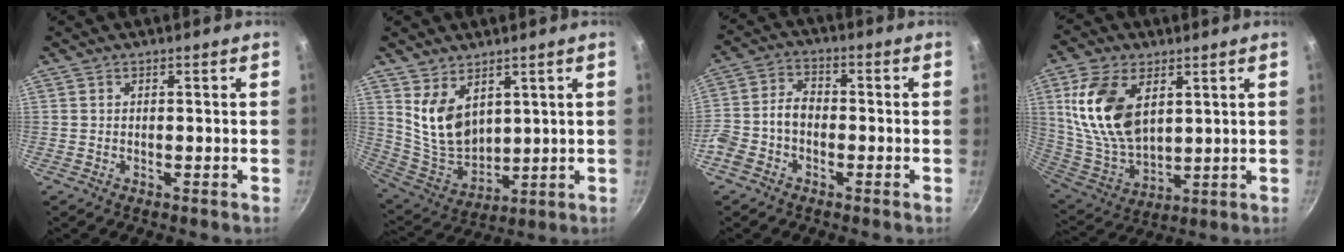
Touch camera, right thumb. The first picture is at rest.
{"total": 10.4, "force": [4.8, 6.6, 6.5], "torque": [-0.098, -0.051, 0.112]}
{"total": 7.2, "force": [-2.5, 5.0, 4.6], "torque": [-0.092, 0.036, -0.060]}
{"total": 17.0, "force": [5.5, 10.0, 12.6], "torque": [-0.229, -0.027, 0.120]}